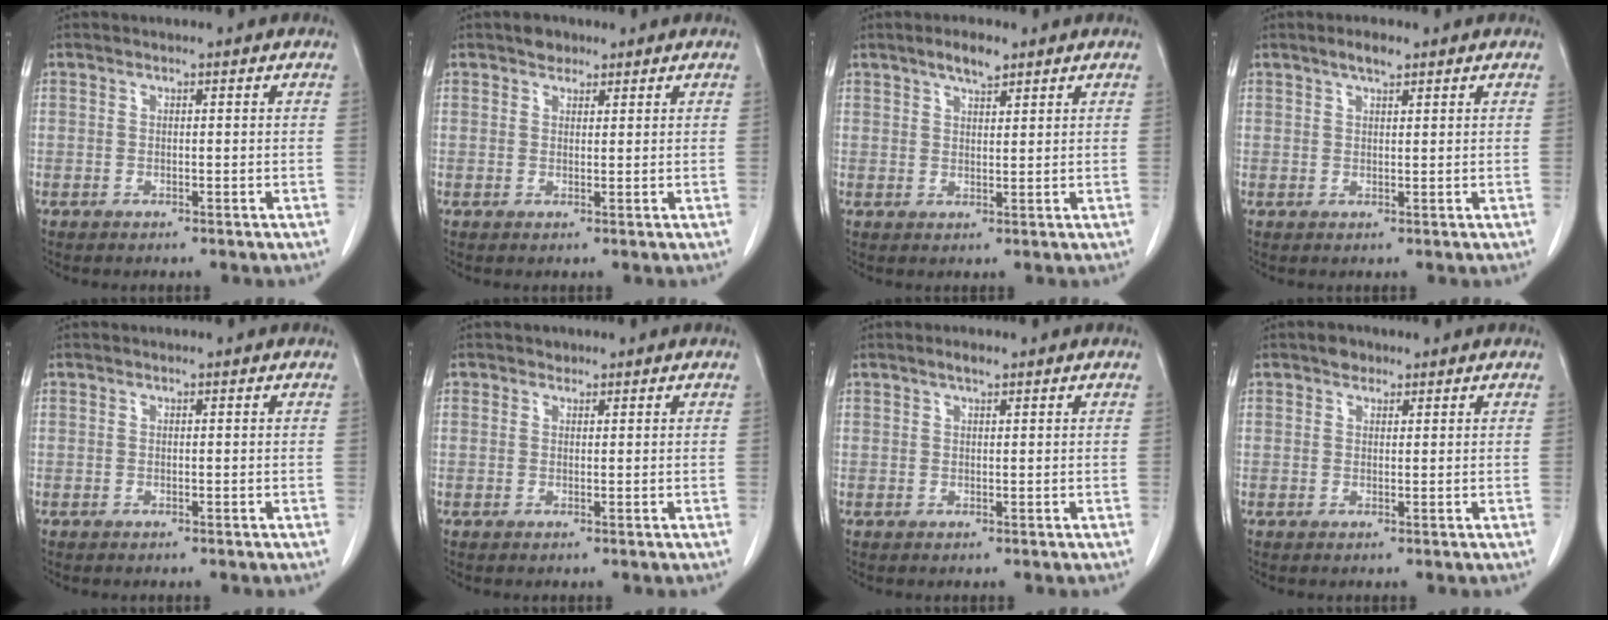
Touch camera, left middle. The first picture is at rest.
{"total": 2.1, "force": [1.5, 1.2, 0.6], "torque": [-0.010, 0.005, 0.023]}
{"total": 3.5, "force": [2.6, 0.9, 2.2], "torque": [-0.041, 0.003, 0.044]}
{"total": 2.3, "force": [1.7, 0.5, 1.5], "torque": [-0.030, 0.003, 0.029]}
{"total": 0.0}
{"total": 0.9, "force": [0.6, 0.6, 0.0], "torque": [0.002, -0.002, 0.008]}
{"total": 1.4, "force": [1.0, 0.3, 0.9], "torque": [-0.020, 0.003, 0.020]}
{"total": 1.7, "force": [1.2, 1.1, 0.5], "torque": [-0.009, 0.004, 0.018]}